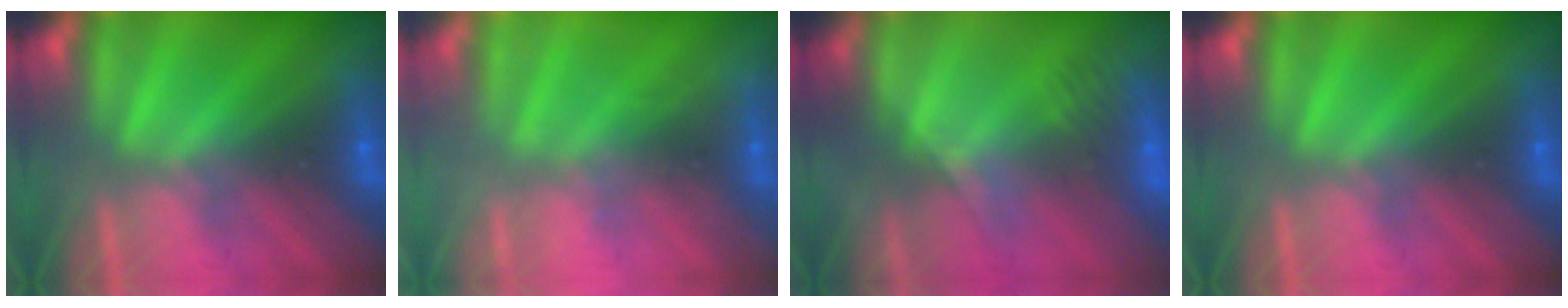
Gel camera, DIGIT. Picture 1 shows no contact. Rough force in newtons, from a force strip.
{"total": 2.4}
{"total": 2.4}
{"total": 0.0}